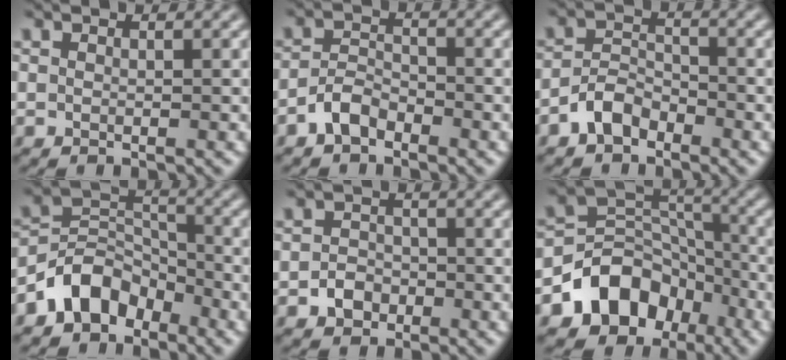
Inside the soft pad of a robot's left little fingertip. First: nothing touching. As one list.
[{"total": 2.7, "force": [-2.0, 1.3, 1.2], "torque": [-0.022, 0.010, -0.045]}, {"total": 3.0, "force": [-2.3, 1.6, 1.3], "torque": [-0.023, 0.012, -0.049]}, {"total": 5.3, "force": [-3.6, 3.4, 2.0], "torque": [-0.026, 0.010, -0.074]}, {"total": 2.1, "force": [-1.2, 1.6, 0.7], "torque": [-0.005, 0.002, -0.027]}, {"total": 8.0, "force": [-4.3, 5.9, 3.1], "torque": [-0.029, 0.002, -0.084]}]